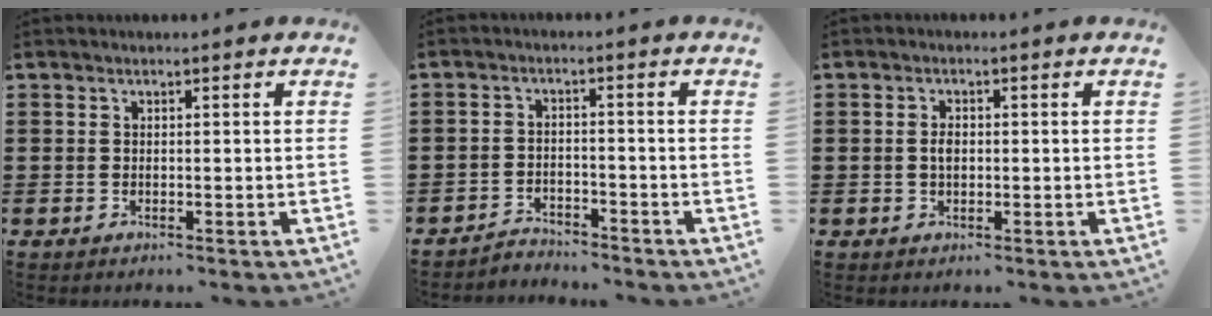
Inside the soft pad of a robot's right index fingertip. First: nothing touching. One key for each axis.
{"total": 2.9, "fx": -2.9, "fy": 0.3, "fz": -0.2, "tx": -0.006, "ty": -0.001, "tz": -0.063}
{"total": 1.6, "fx": 0.1, "fy": 0.7, "fz": 1.4, "tx": -0.028, "ty": 0.004, "tz": 0.001}